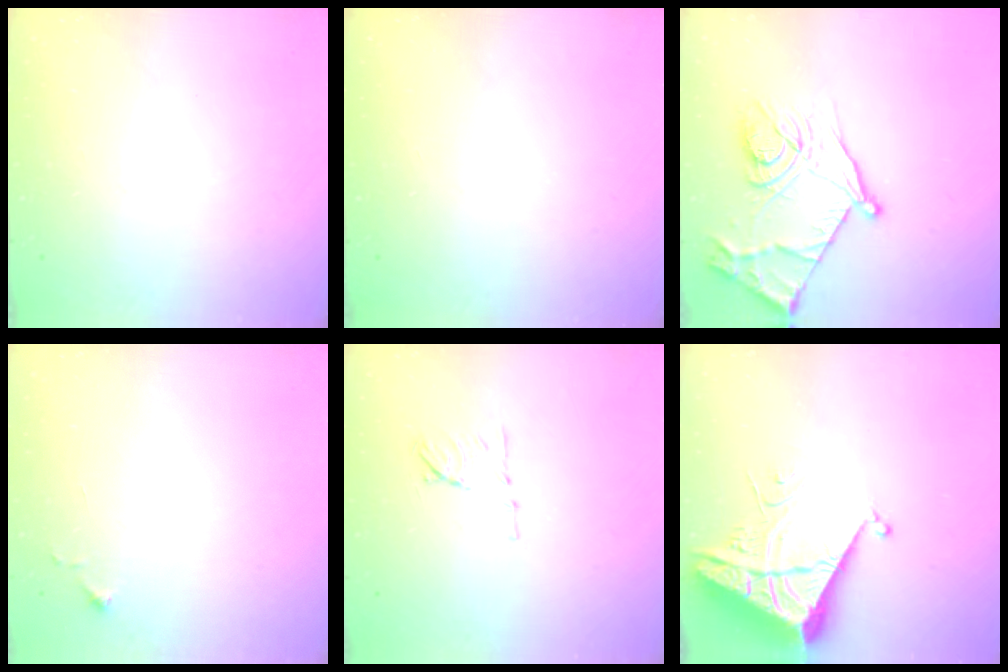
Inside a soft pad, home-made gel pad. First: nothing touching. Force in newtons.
{"total": 0.0}
{"total": 17.1, "press": 17.1, "slide": 1.2}
{"total": 3.2, "press": 3.2, "slide": 0.6}
{"total": 7.6, "press": 7.6, "slide": 0.8}
{"total": 7.0, "press": 6.9, "slide": 0.7}